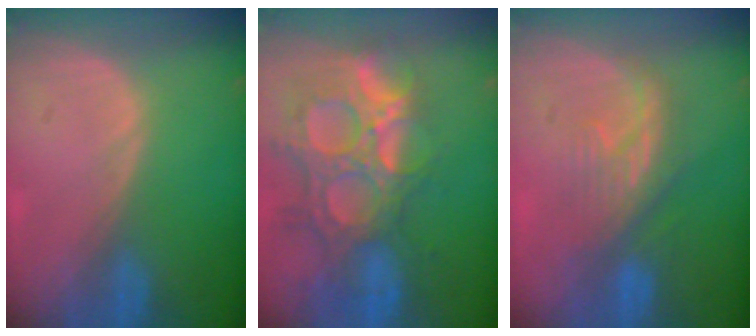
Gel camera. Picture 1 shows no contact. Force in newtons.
{"total": 14.1, "press": 11.9, "slide": 7.6}
{"total": 6.1, "press": 6.0, "slide": 1.1}